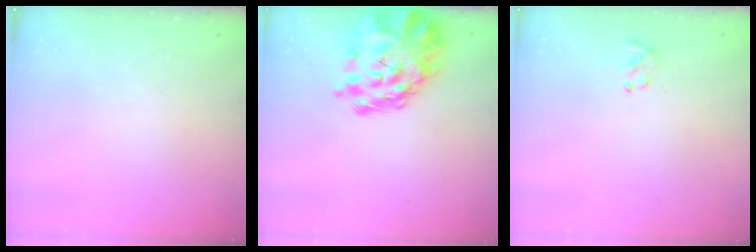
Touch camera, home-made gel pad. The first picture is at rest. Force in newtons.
{"total": 8.2, "press": 7.8, "slide": 2.5}
{"total": 2.3, "press": 2.1, "slide": 1.0}